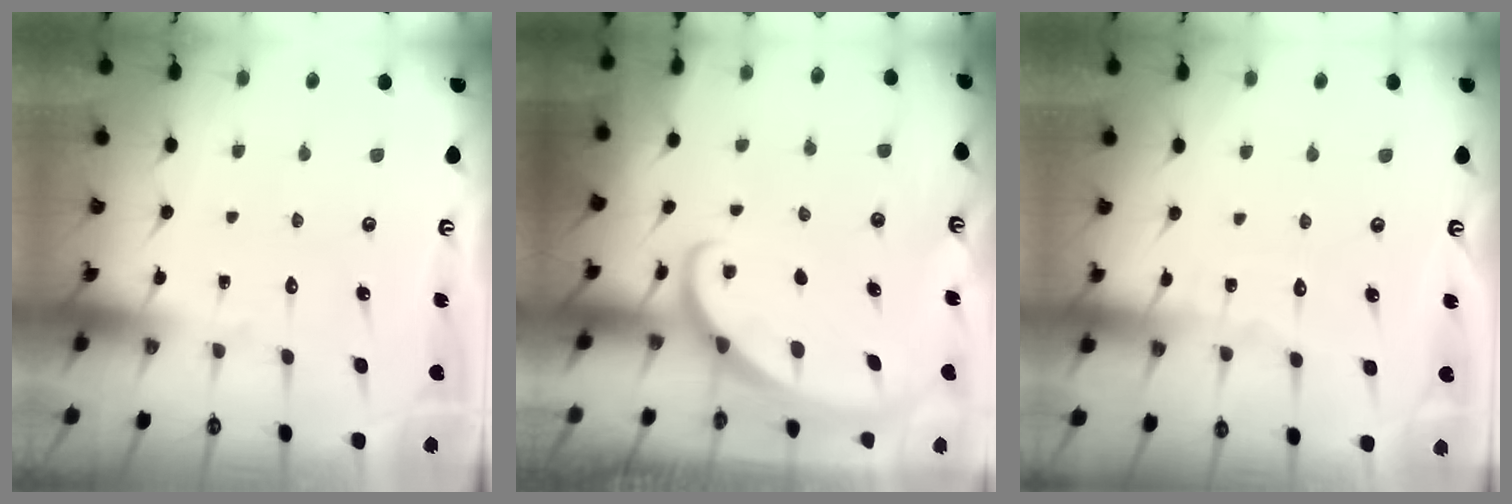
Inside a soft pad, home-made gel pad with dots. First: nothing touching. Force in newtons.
{"total": 1.2, "press": 1.2, "slide": 0.1}
{"total": 2.4, "press": 2.4, "slide": 0.3}